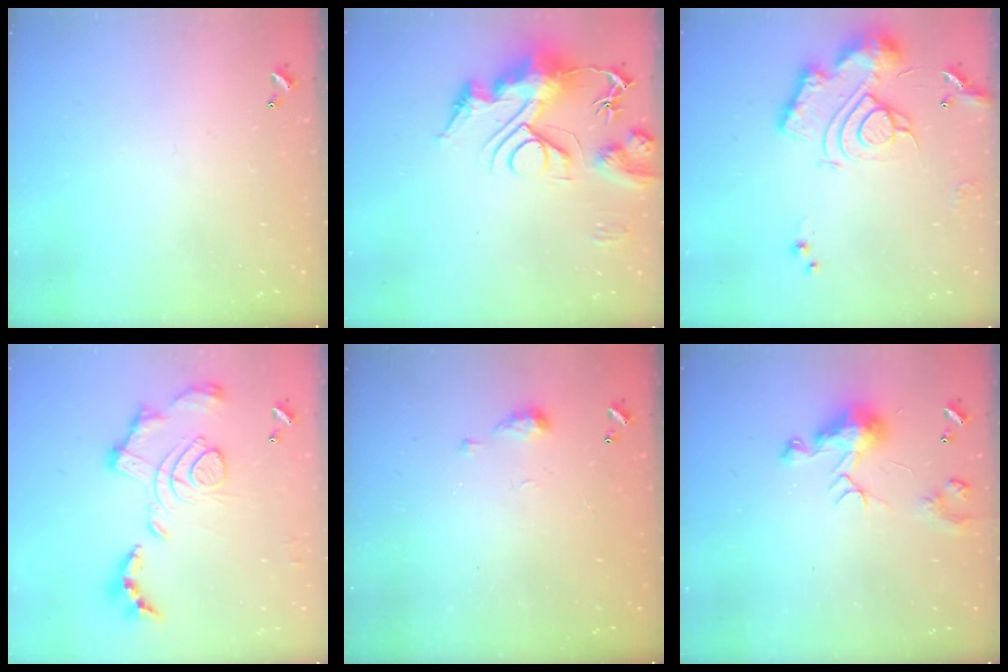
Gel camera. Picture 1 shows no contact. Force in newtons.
{"total": 15.0, "press": 14.9, "slide": 1.9}
{"total": 15.7, "press": 15.6, "slide": 1.8}
{"total": 2.1, "press": 1.4, "slide": 1.5}
{"total": 5.2, "press": 5.1, "slide": 0.7}
{"total": 8.3, "press": 8.3, "slide": 0.1}